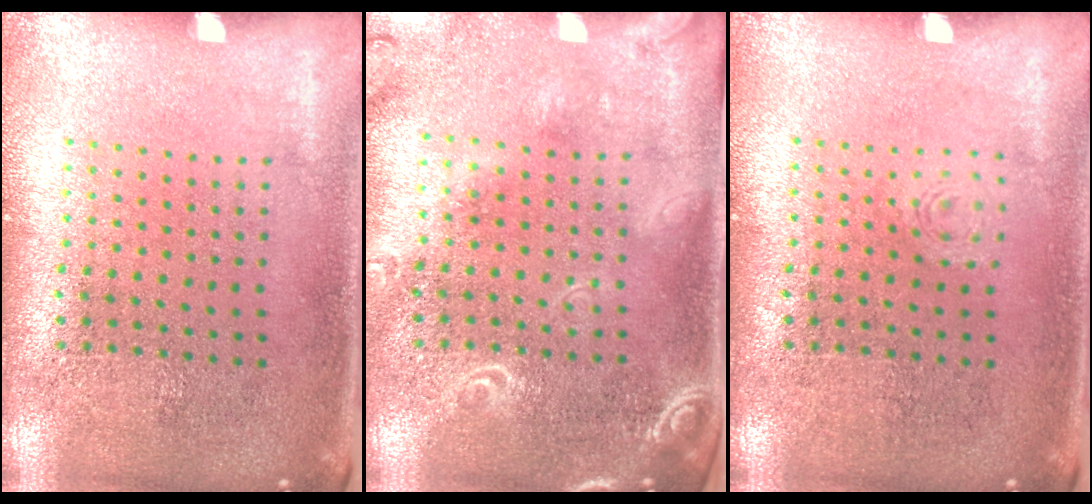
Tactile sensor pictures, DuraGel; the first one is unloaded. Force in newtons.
{"total": 2.1, "press": 1.9, "slide": 1.0}
{"total": 0.6, "press": 0.6, "slide": 0.1}